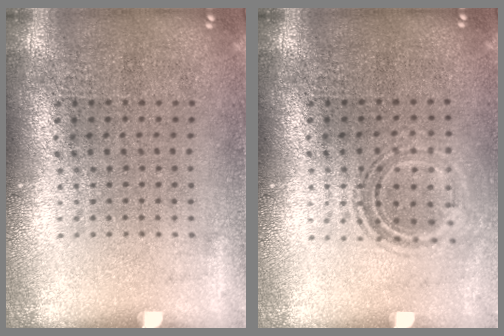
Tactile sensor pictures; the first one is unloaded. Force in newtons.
{"total": 1.0, "press": 0.9, "slide": 0.4}